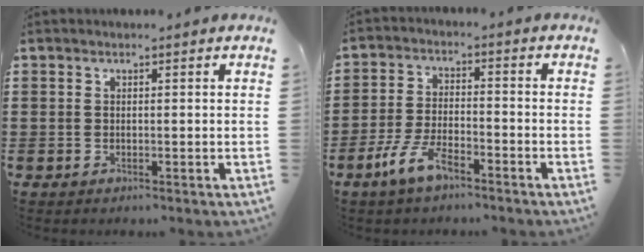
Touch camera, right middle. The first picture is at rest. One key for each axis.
{"total": 6.1, "fx": -4.1, "fy": 1.7, "fz": 4.2, "tx": -0.100, "ty": -0.003, "tz": -0.081}